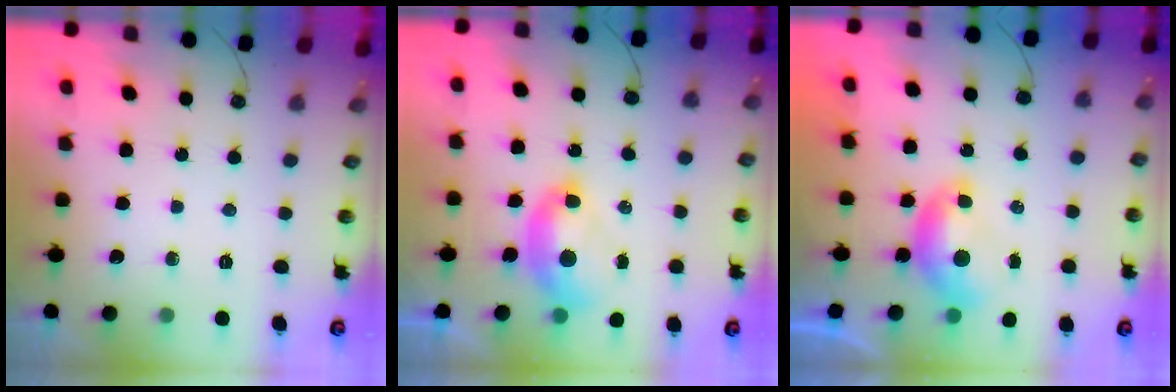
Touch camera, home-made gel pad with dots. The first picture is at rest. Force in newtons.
{"total": 2.7, "press": 2.6, "slide": 0.6}
{"total": 0.0}